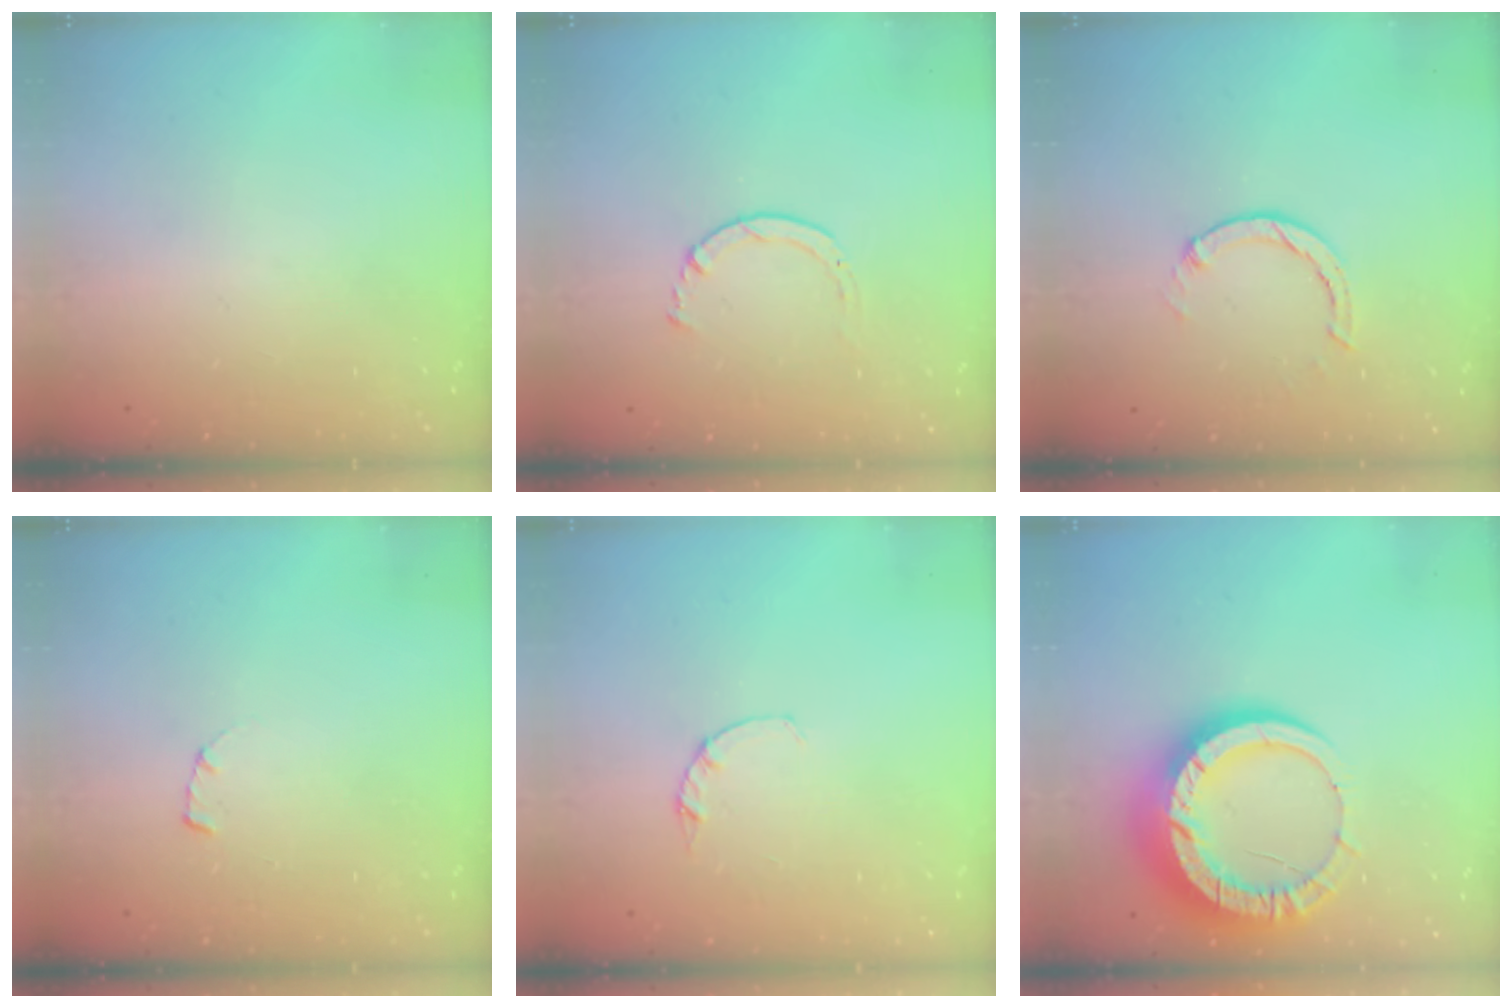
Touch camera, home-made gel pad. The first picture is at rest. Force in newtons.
{"total": 2.0, "press": 1.9, "slide": 0.3}
{"total": 1.3, "press": 1.2, "slide": 0.3}
{"total": 1.7, "press": 1.7, "slide": 0.2}
{"total": 1.2, "press": 1.1, "slide": 0.3}
{"total": 16.0, "press": 15.9, "slide": 1.7}